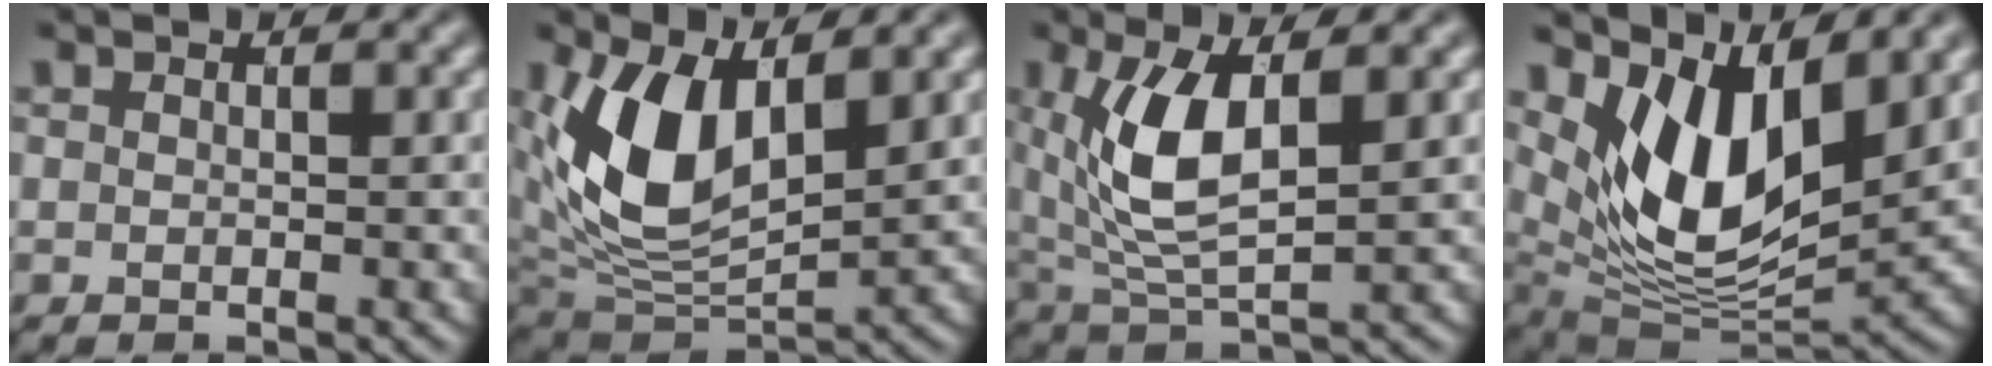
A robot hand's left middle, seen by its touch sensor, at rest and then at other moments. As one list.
[{"total": 8.6, "force": [2.2, 4.7, 6.8], "torque": [-0.148, -0.019, 0.042]}, {"total": 7.8, "force": [1.7, 3.4, 6.8], "torque": [-0.151, -0.009, 0.036]}, {"total": 10.8, "force": [4.4, 5.1, 8.4], "torque": [-0.157, -0.013, 0.084]}]